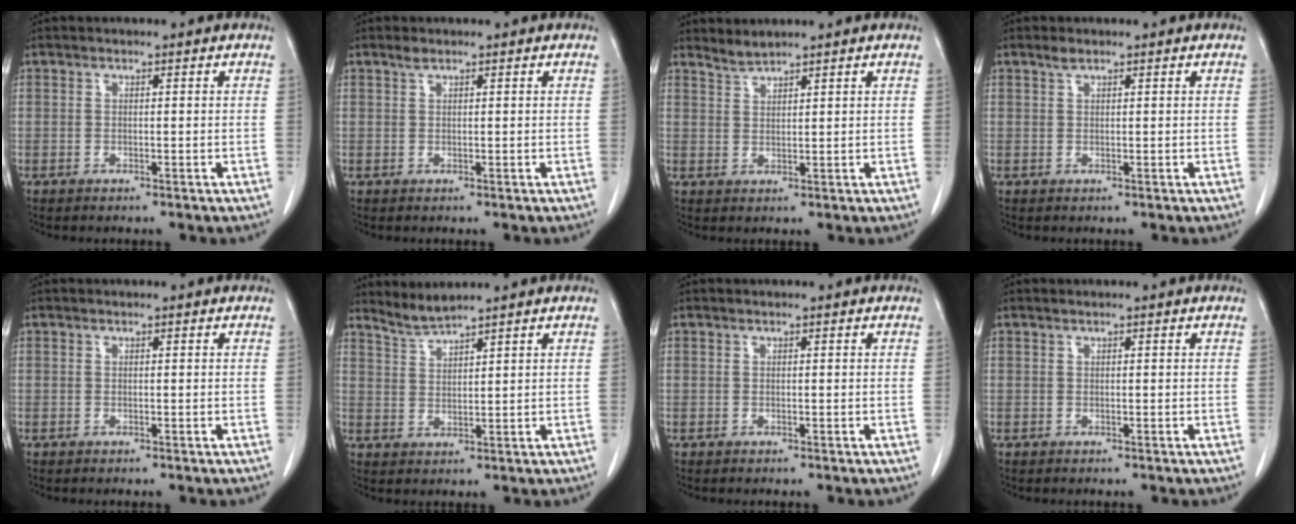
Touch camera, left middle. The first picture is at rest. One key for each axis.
{"total": 0.9, "fx": 0.7, "fy": 0.2, "fz": 0.5, "tx": -0.014, "ty": 0.003, "tz": 0.016}
{"total": 1.9, "fx": 1.9, "fy": -0.3, "fz": 0.0, "tx": -0.002, "ty": 0.000, "tz": 0.042}
{"total": 1.0, "fx": 0.8, "fy": 0.3, "fz": 0.6, "tx": -0.016, "ty": 0.003, "tz": 0.018}
{"total": 0.0}
{"total": 3.0, "fx": 2.8, "fy": -1.0, "fz": 0.1, "tx": -0.010, "ty": -0.007, "tz": 0.065}
{"total": 0.0}
{"total": 0.0}